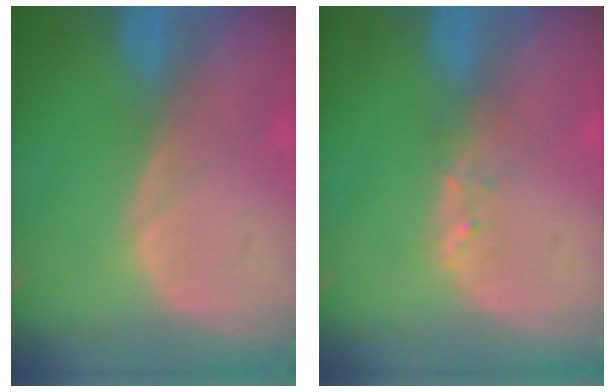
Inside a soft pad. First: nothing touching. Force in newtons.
{"total": 1.2, "press": 1.1, "slide": 0.2}